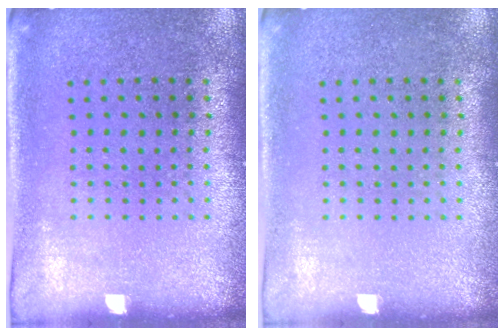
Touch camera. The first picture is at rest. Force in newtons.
{"total": 0.0}